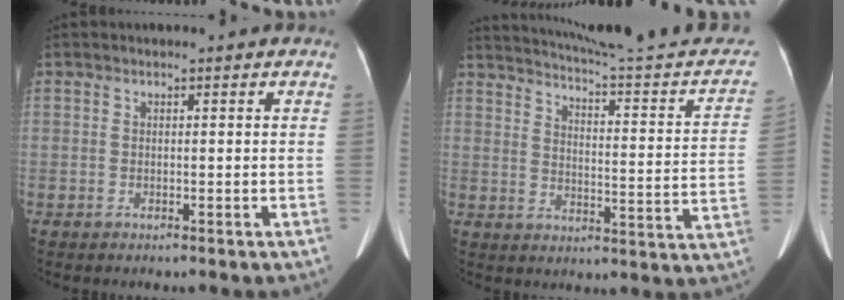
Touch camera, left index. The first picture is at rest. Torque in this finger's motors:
{"motor_torque": [0.30, -0.98, 0.01, 0.05]}